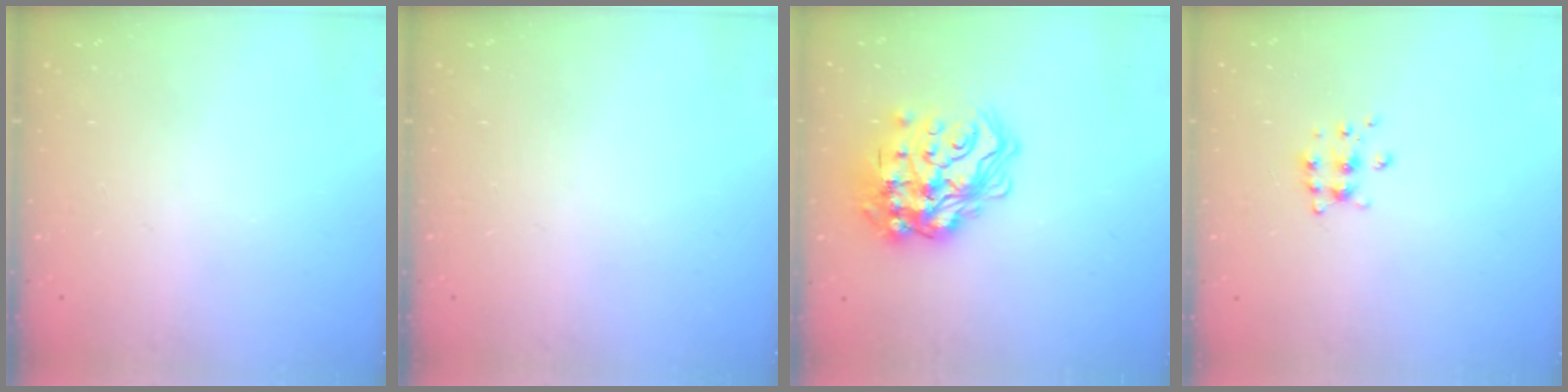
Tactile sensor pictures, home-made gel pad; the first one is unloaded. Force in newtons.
{"total": 0.0}
{"total": 21.4, "press": 21.3, "slide": 1.7}
{"total": 6.4, "press": 6.3, "slide": 0.7}